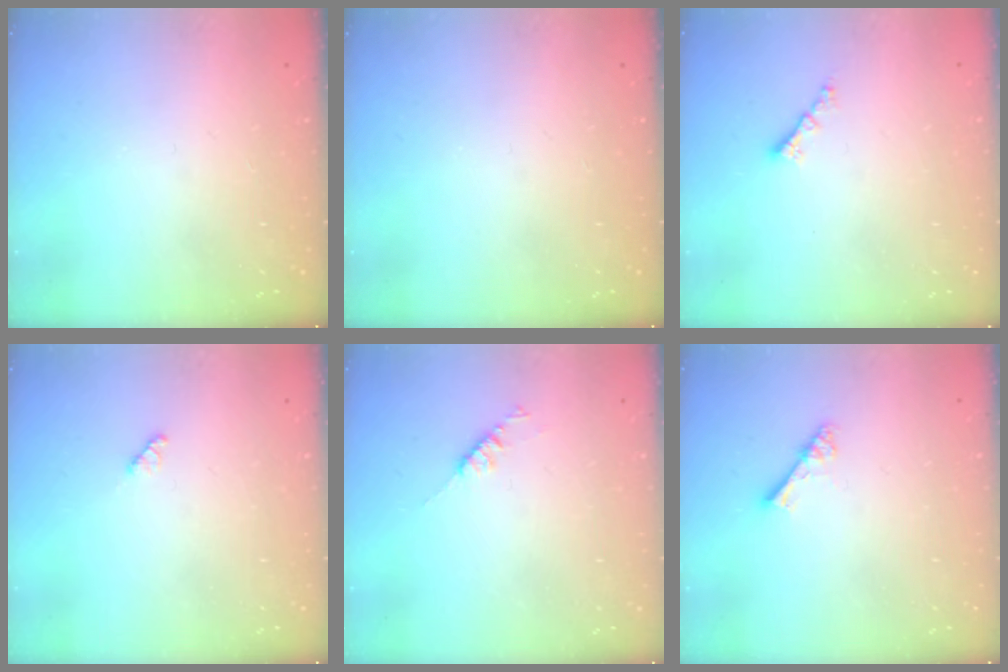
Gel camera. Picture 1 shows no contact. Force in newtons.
{"total": 0.0}
{"total": 1.8, "press": 1.8, "slide": 0.2}
{"total": 2.9, "press": 2.9, "slide": 0.3}
{"total": 3.5, "press": 3.4, "slide": 0.6}
{"total": 3.6, "press": 3.6, "slide": 0.3}